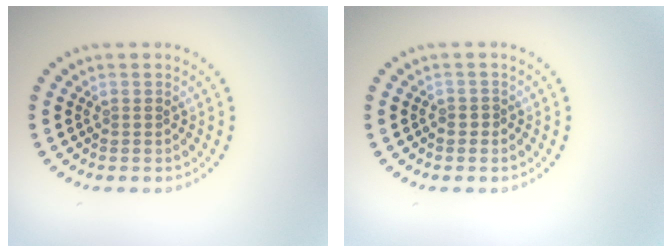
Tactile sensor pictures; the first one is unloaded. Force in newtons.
{"total": 0.6, "press": 0.3, "slide": 0.5}